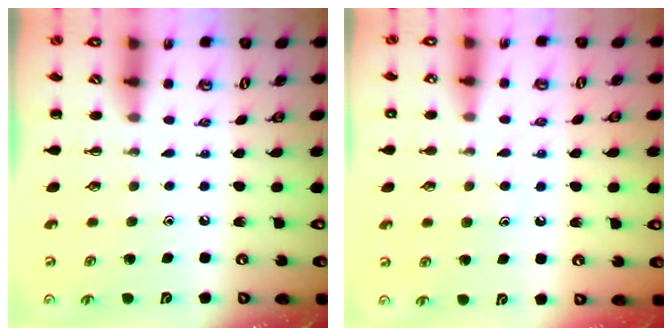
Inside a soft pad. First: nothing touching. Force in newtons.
{"total": 7.0, "press": 6.9, "slide": 1.0}